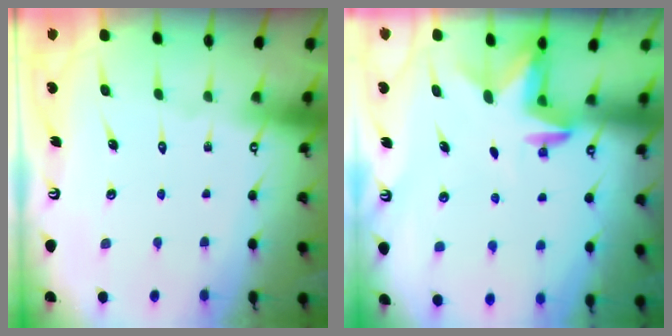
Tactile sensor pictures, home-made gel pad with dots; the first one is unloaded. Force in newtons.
{"total": 2.6, "press": 2.6, "slide": 0.4}